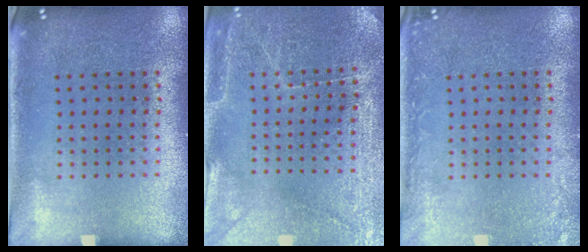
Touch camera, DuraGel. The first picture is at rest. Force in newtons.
{"total": 2.9, "press": 2.9, "slide": 0.2}
{"total": 1.7, "press": 1.7, "slide": 0.3}